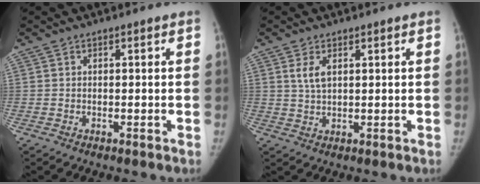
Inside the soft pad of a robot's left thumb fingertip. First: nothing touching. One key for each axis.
{"total": 3.4, "fx": 1.5, "fy": 1.7, "fz": 2.6, "tx": -0.048, "ty": -0.005, "tz": 0.034}